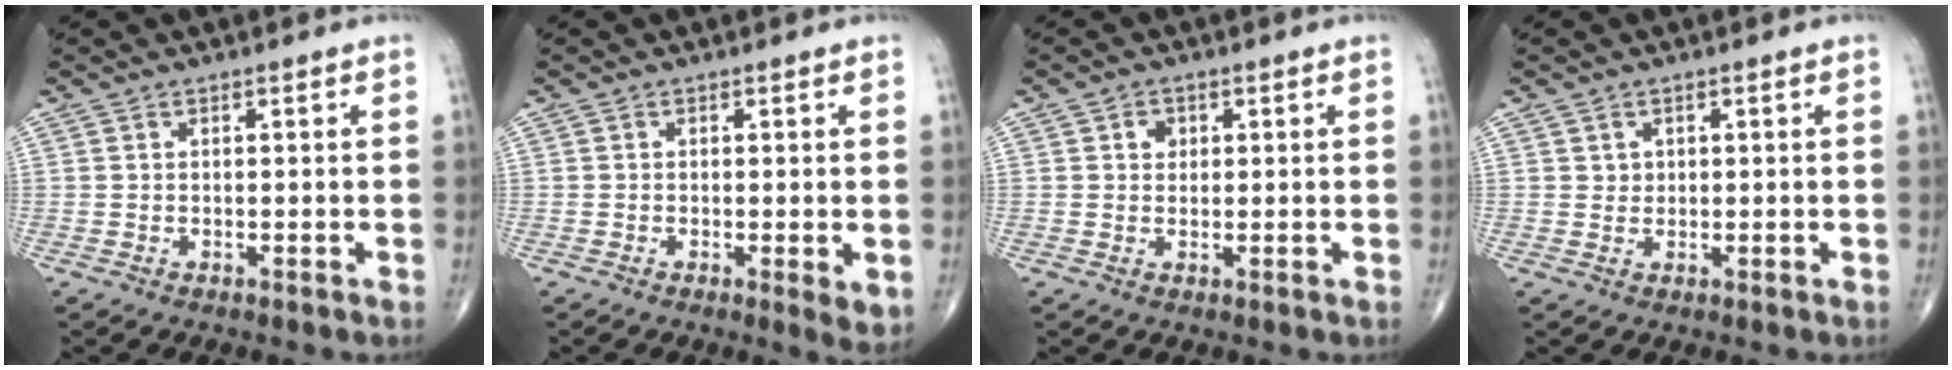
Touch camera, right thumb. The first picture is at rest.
{"total": 3.1, "force": [-0.5, 0.8, 3.0], "torque": [-0.046, -0.011, -0.012]}
{"total": 2.1, "force": [0.7, 1.8, 0.9], "torque": [-0.004, -0.001, 0.008]}
{"total": 1.4, "force": [0.5, 1.2, 0.3], "torque": [0.004, -0.001, 0.007]}